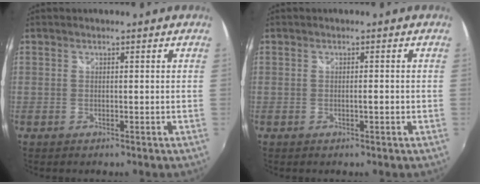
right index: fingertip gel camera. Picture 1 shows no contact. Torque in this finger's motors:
{"motor_torque": [1.07, 1.07, 0.01, 0.00]}